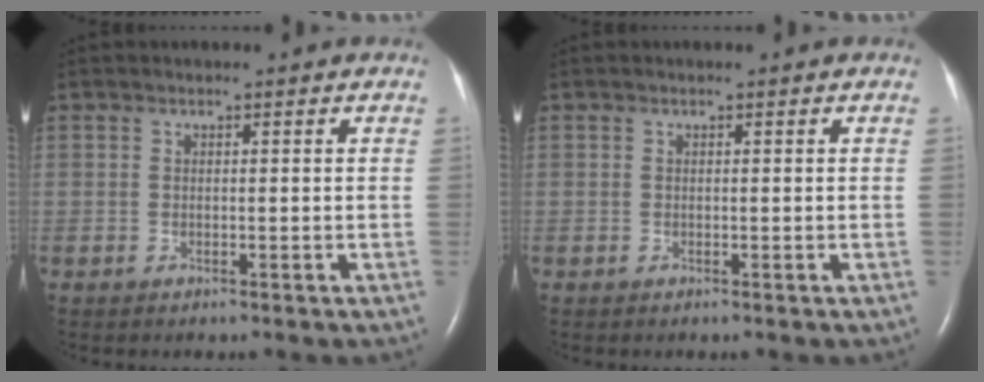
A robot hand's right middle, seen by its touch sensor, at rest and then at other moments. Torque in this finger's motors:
{"motor_torque": [-0.12, 0.00, -0.01, 0.01]}